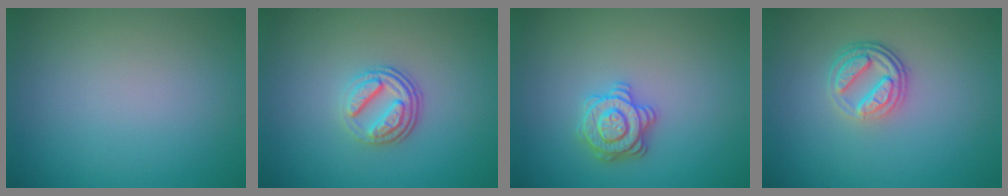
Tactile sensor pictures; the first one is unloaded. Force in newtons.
{"total": 3.6, "press": 2.5, "slide": 2.5}
{"total": 2.9, "press": 2.8, "slide": 0.6}
{"total": 3.8, "press": 2.7, "slide": 2.7}